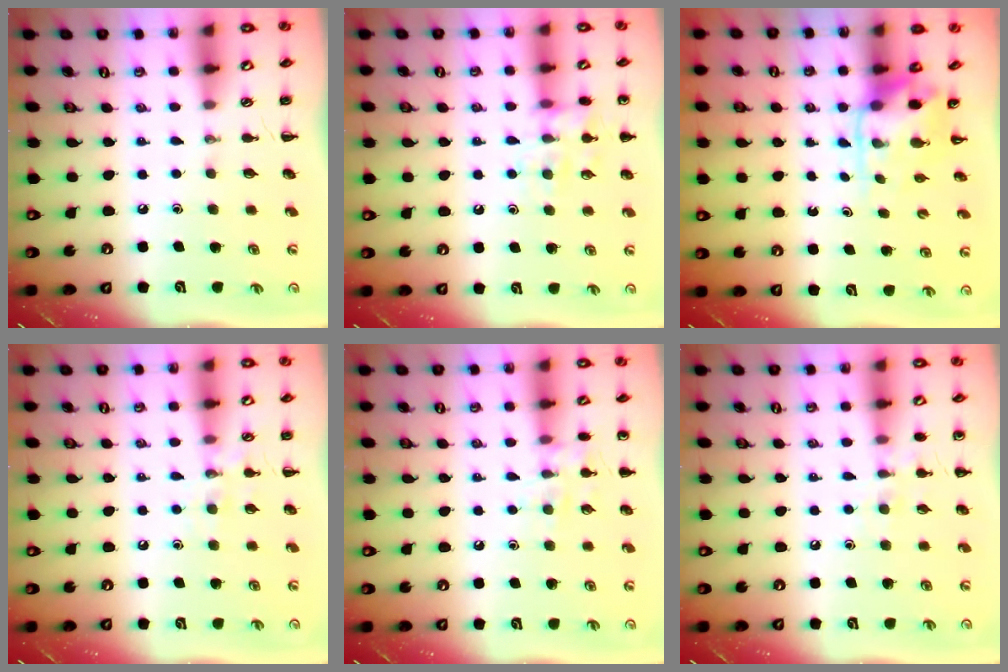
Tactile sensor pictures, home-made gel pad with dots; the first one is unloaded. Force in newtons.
{"total": 12.7, "press": 12.6, "slide": 1.4}
{"total": 3.9, "press": 3.8, "slide": 0.7}
{"total": 7.5, "press": 7.4, "slide": 1.1}
{"total": 8.8, "press": 8.7, "slide": 1.5}
{"total": 6.5, "press": 6.4, "slide": 1.3}